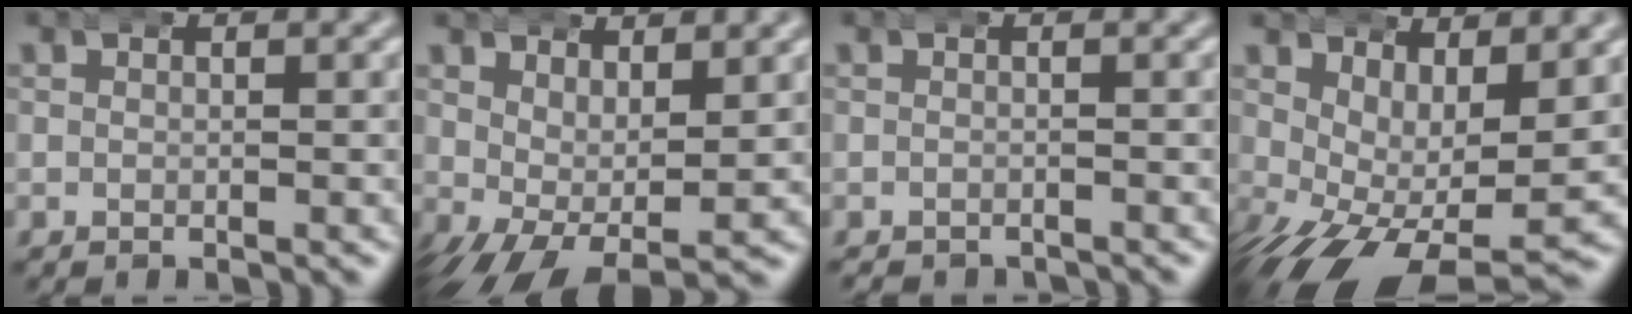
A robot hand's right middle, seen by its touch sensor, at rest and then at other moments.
{"total": 5.4, "force": [-1.0, 3.1, 4.4], "torque": [-0.091, -0.042, 0.006]}
{"total": 1.2, "force": [-1.2, 0.1, -0.3], "torque": [0.001, -0.010, -0.014]}
{"total": 6.4, "force": [-0.9, 3.0, 5.6], "torque": [-0.108, -0.043, 0.010]}